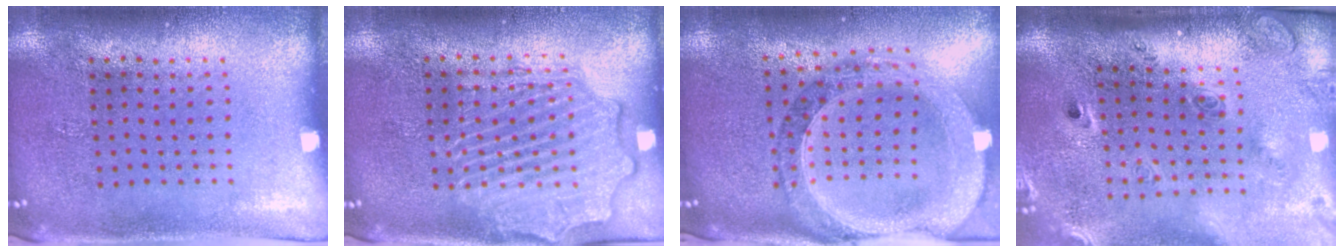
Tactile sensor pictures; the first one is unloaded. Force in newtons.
{"total": 3.8, "press": 3.8, "slide": 0.5}
{"total": 1.8, "press": 1.7, "slide": 0.5}
{"total": 2.8, "press": 1.9, "slide": 2.0}